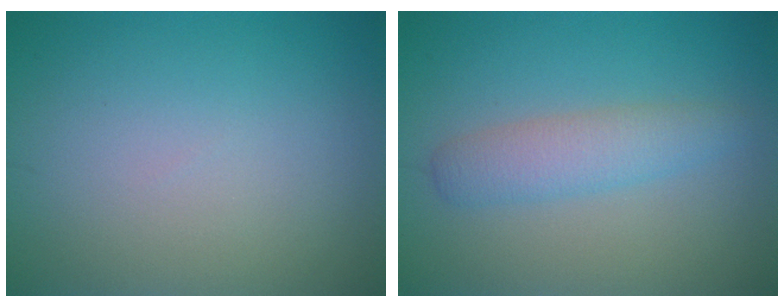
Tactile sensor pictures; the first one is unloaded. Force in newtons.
{"total": 3.0, "press": 3.0, "slide": 0.1}